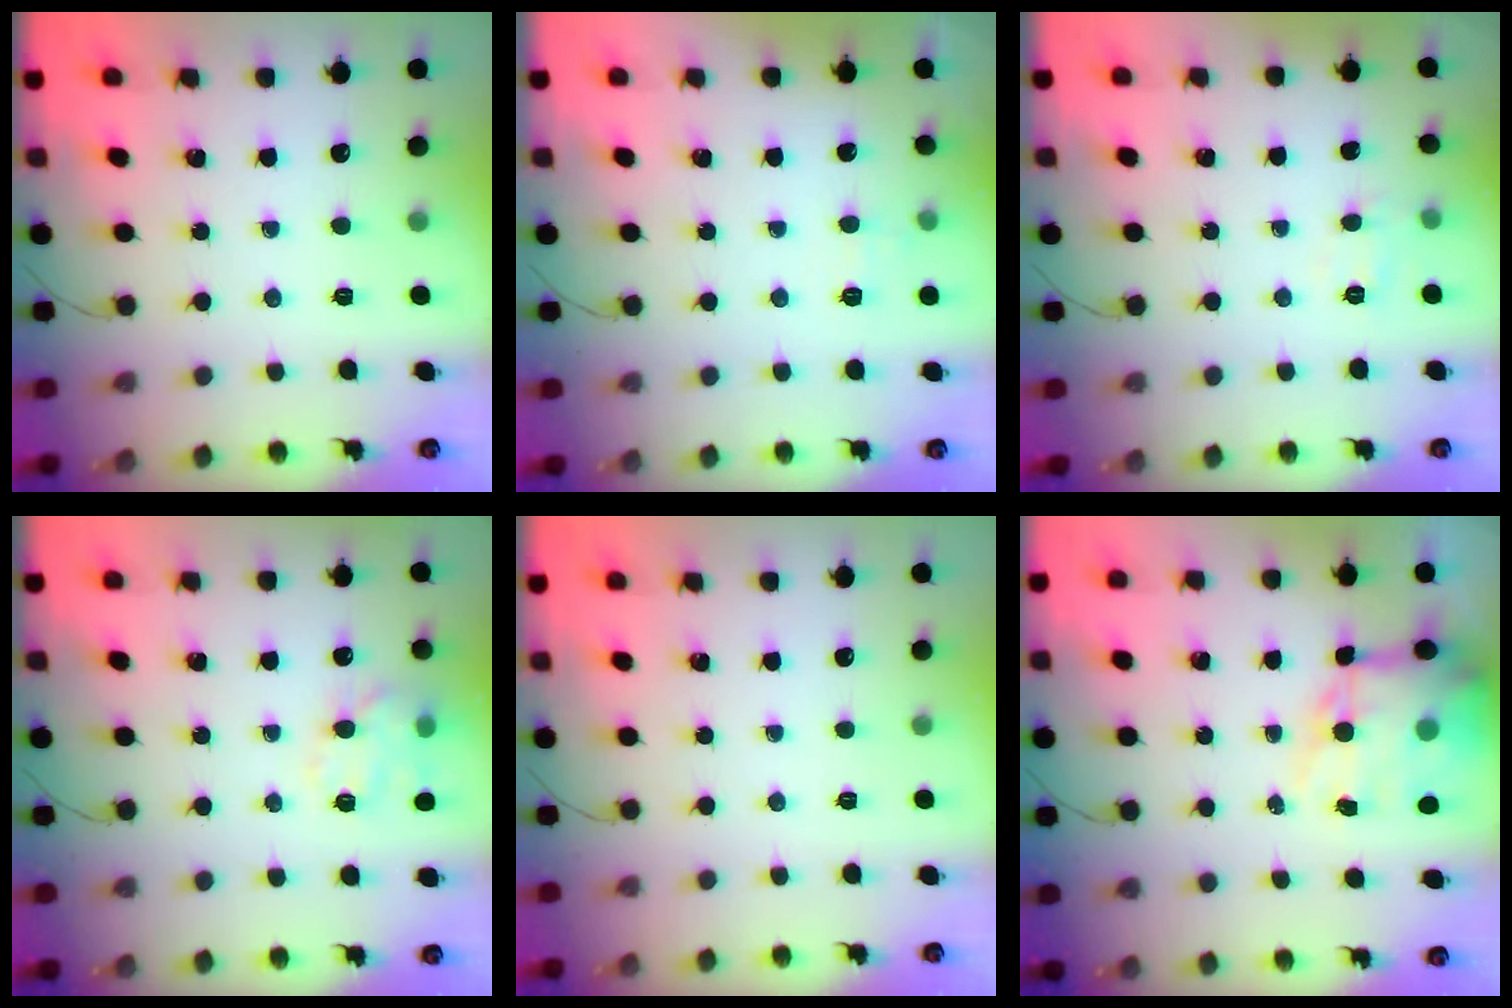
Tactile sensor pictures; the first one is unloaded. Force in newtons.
{"total": 3.1, "press": 2.8, "slide": 1.5}
{"total": 5.9, "press": 5.8, "slide": 1.4}
{"total": 11.5, "press": 11.4, "slide": 1.4}
{"total": 0.0}
{"total": 14.3, "press": 14.0, "slide": 3.2}